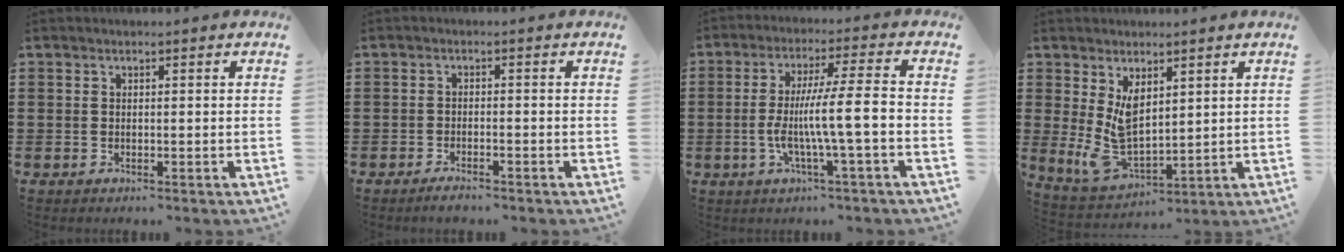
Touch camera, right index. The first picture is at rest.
{"total": 1.6, "force": [-1.5, 0.1, 0.6], "torque": [-0.012, -0.001, -0.028]}
{"total": 9.2, "force": [-2.0, 0.5, 8.9], "torque": [-0.154, 0.000, -0.041]}
{"total": 7.2, "force": [1.8, 4.1, 5.7], "torque": [-0.133, -0.010, 0.036]}